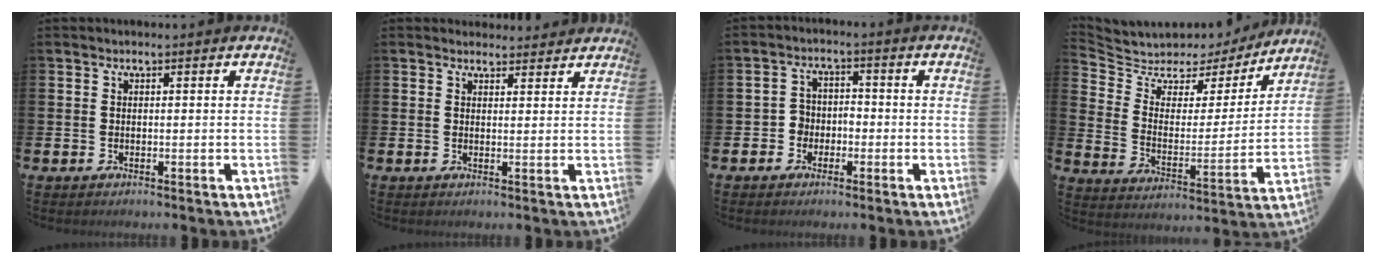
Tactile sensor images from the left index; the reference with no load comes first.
{"total": 2.1, "force": [2.0, 0.6, -0.1], "torque": [0.006, -0.009, 0.036]}
{"total": 3.0, "force": [-1.8, 2.4, 0.3], "torque": [-0.019, 0.010, -0.042]}
{"total": 6.6, "force": [5.8, 3.0, 1.0], "torque": [-0.062, -0.048, 0.096]}